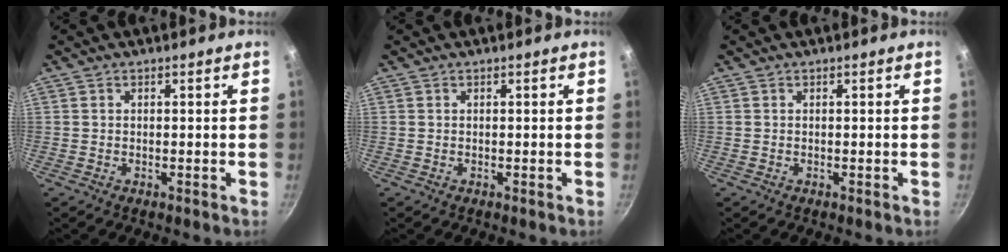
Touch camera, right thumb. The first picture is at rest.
{"total": 0.0}
{"total": 0.0}